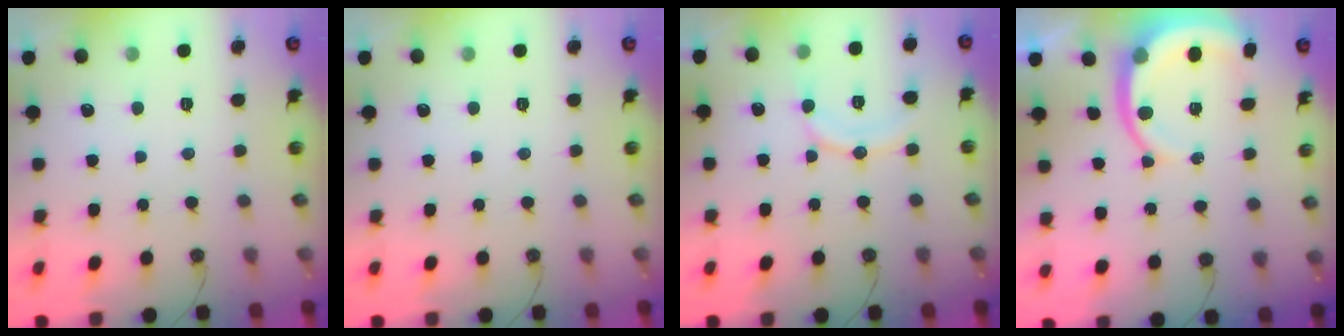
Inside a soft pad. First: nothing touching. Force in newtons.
{"total": 0.0}
{"total": 10.4, "press": 10.4, "slide": 0.8}
{"total": 10.3, "press": 10.2, "slide": 1.2}